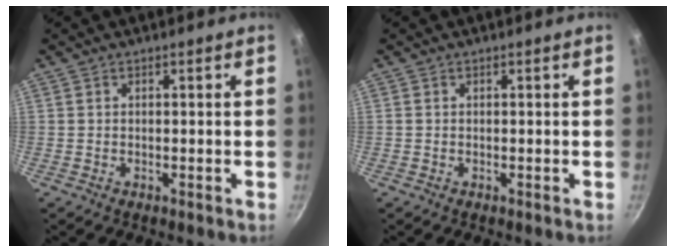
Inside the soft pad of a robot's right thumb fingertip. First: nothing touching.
{"total": 0.0}